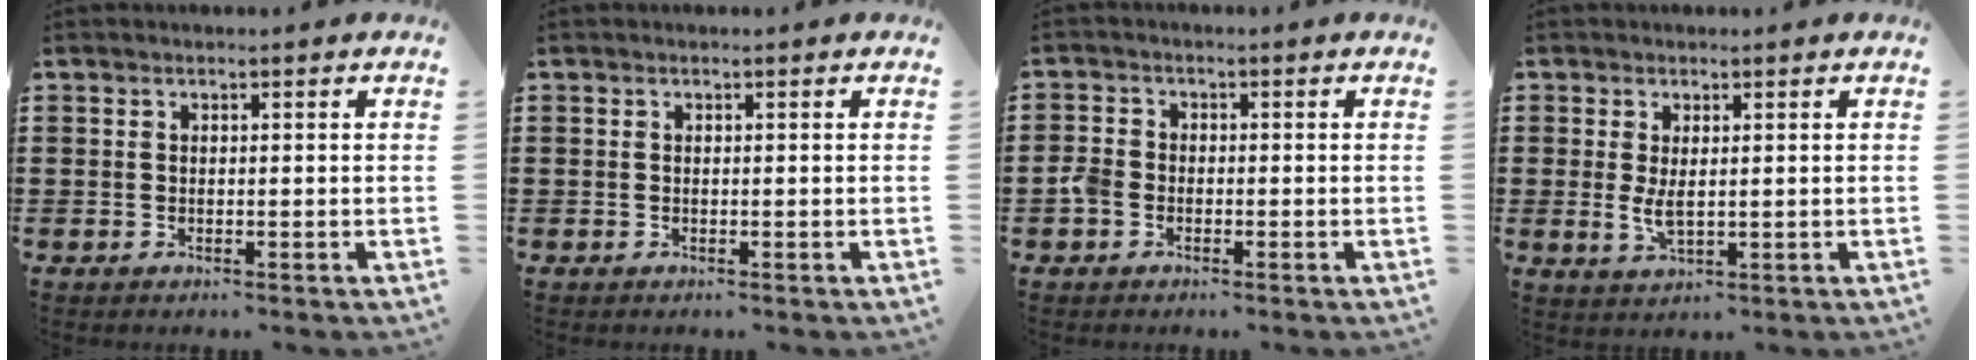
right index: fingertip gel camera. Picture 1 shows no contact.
{"total": 0.0}
{"total": 2.6, "force": [-1.2, 1.9, 1.4], "torque": [-0.042, -0.002, -0.026]}
{"total": 3.3, "force": [0.5, 1.4, 2.9], "torque": [-0.066, -0.001, 0.006]}